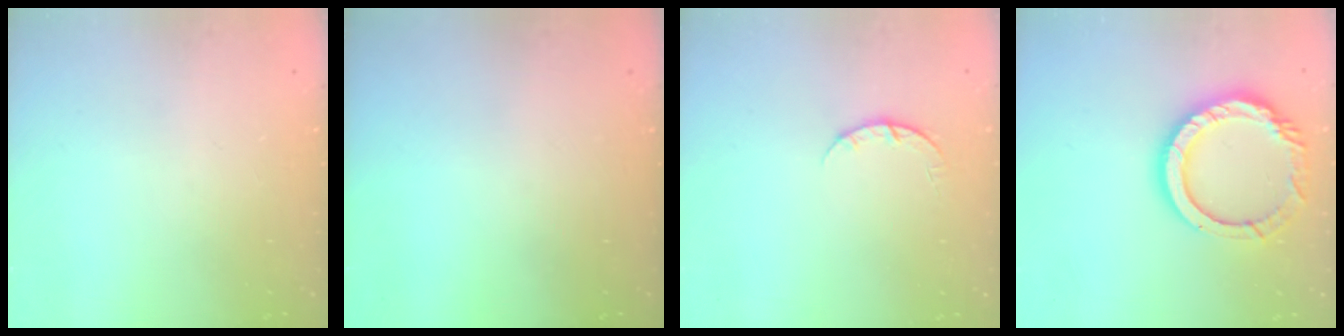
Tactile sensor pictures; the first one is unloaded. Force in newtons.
{"total": 0.0}
{"total": 3.6, "press": 3.6, "slide": 0.5}
{"total": 14.2, "press": 14.1, "slide": 1.3}